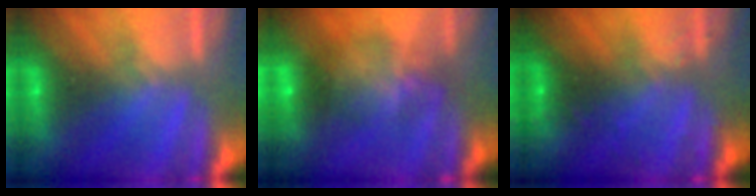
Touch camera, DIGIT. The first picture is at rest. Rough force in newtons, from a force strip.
{"total": 7.0}
{"total": 2.9}